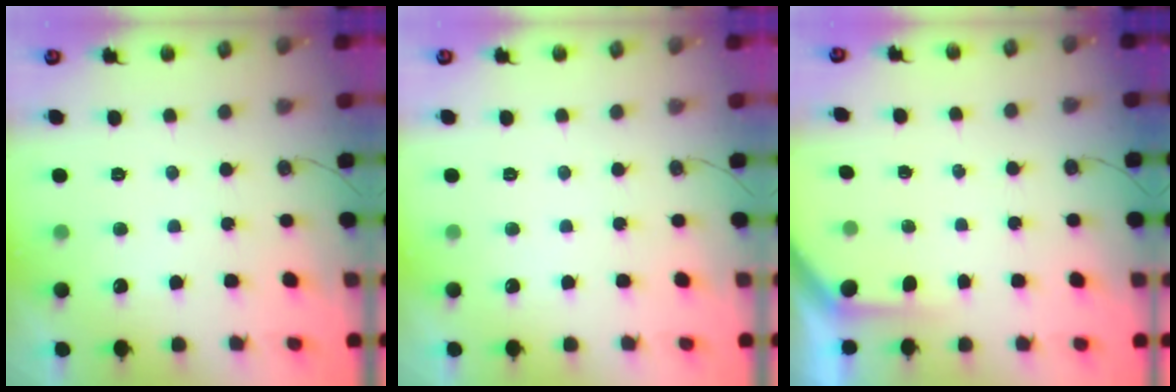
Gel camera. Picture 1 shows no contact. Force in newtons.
{"total": 0.0}
{"total": 1.9, "press": 1.9, "slide": 0.2}